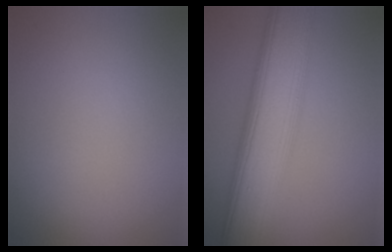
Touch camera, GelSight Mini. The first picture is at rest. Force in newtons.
{"total": 9.0, "press": 9.0, "slide": 0.3}